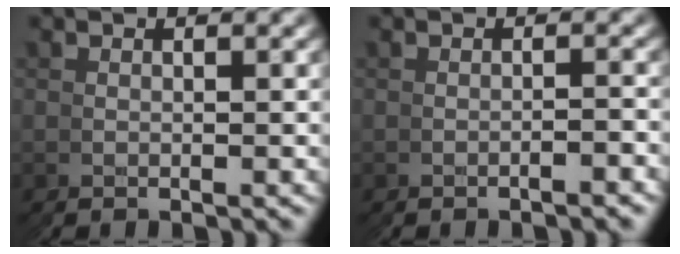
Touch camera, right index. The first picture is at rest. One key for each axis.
{"total": 1.2, "fx": -0.9, "fy": -0.7, "fz": -0.3, "tx": 0.001, "ty": 0.005, "tz": -0.018}